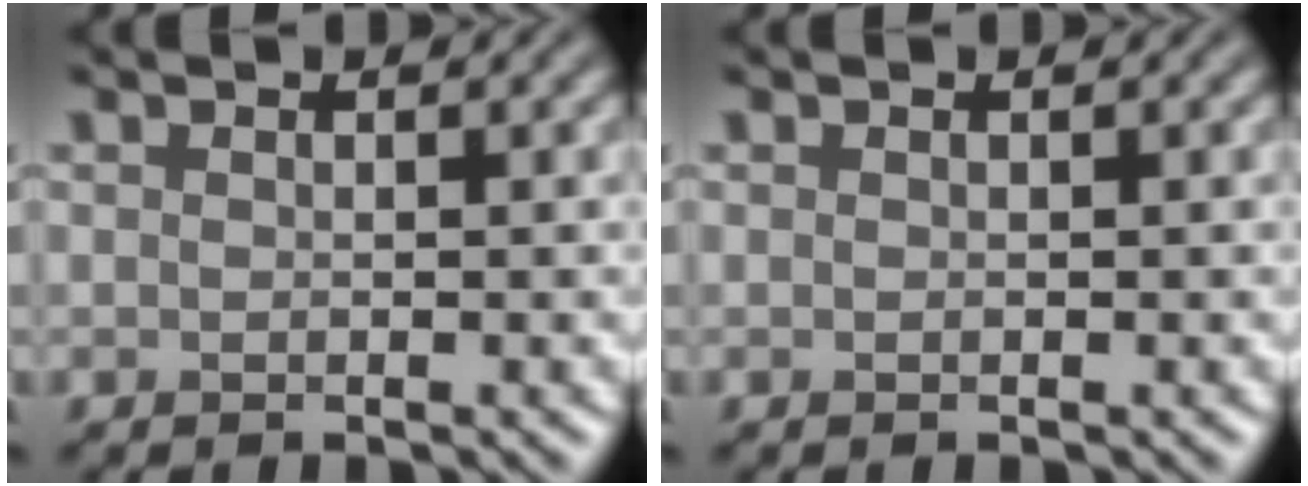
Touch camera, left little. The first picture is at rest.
{"total": 0.0}